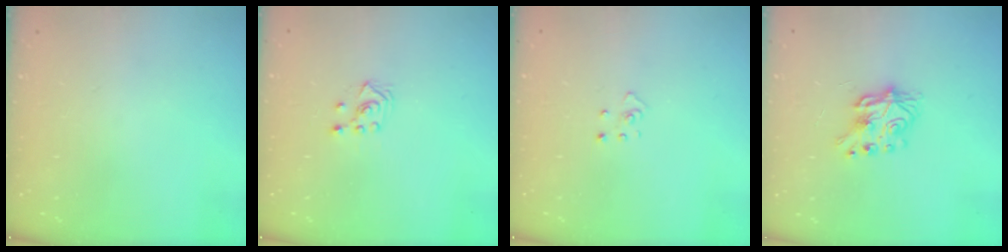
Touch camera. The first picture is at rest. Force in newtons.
{"total": 3.7, "press": 3.7, "slide": 0.7}
{"total": 2.9, "press": 2.9, "slide": 0.2}
{"total": 7.2, "press": 7.2, "slide": 0.4}